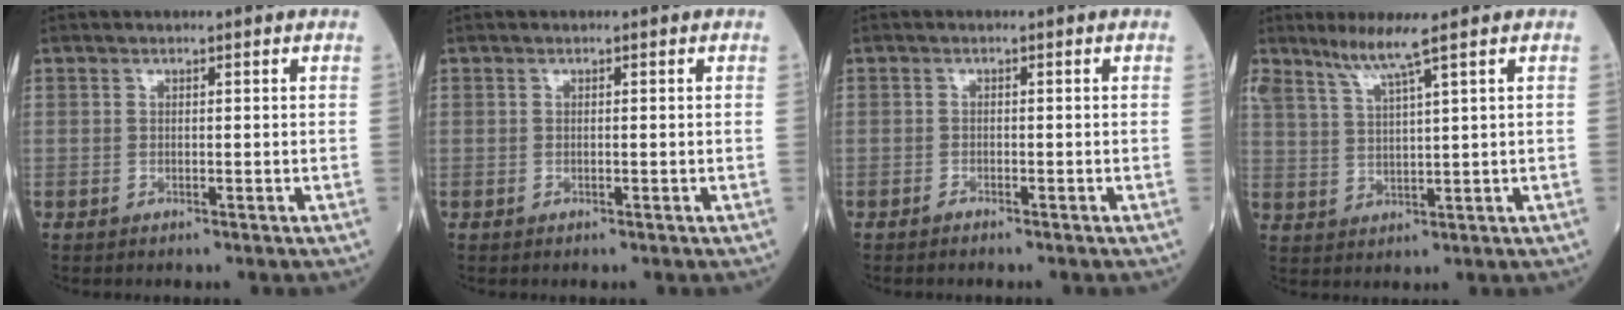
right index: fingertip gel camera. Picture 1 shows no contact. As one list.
[{"total": 0.0}, {"total": 0.7, "force": [-0.7, 0.0, 0.1], "torque": [-0.008, -0.001, -0.012]}, {"total": 5.2, "force": [3.8, -0.8, 3.4], "torque": [-0.074, -0.005, 0.079]}]